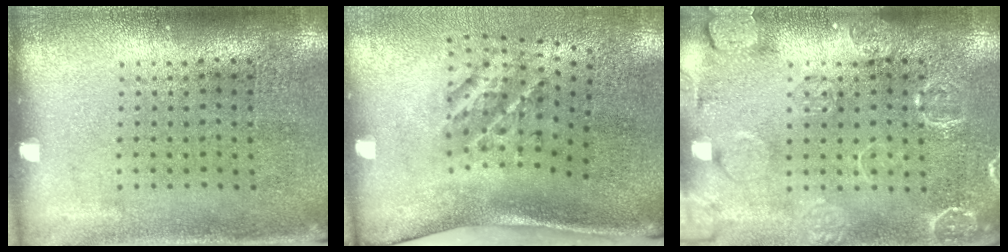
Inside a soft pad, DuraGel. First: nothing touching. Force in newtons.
{"total": 2.3, "press": 1.3, "slide": 1.9}
{"total": 4.0, "press": 3.9, "slide": 0.6}